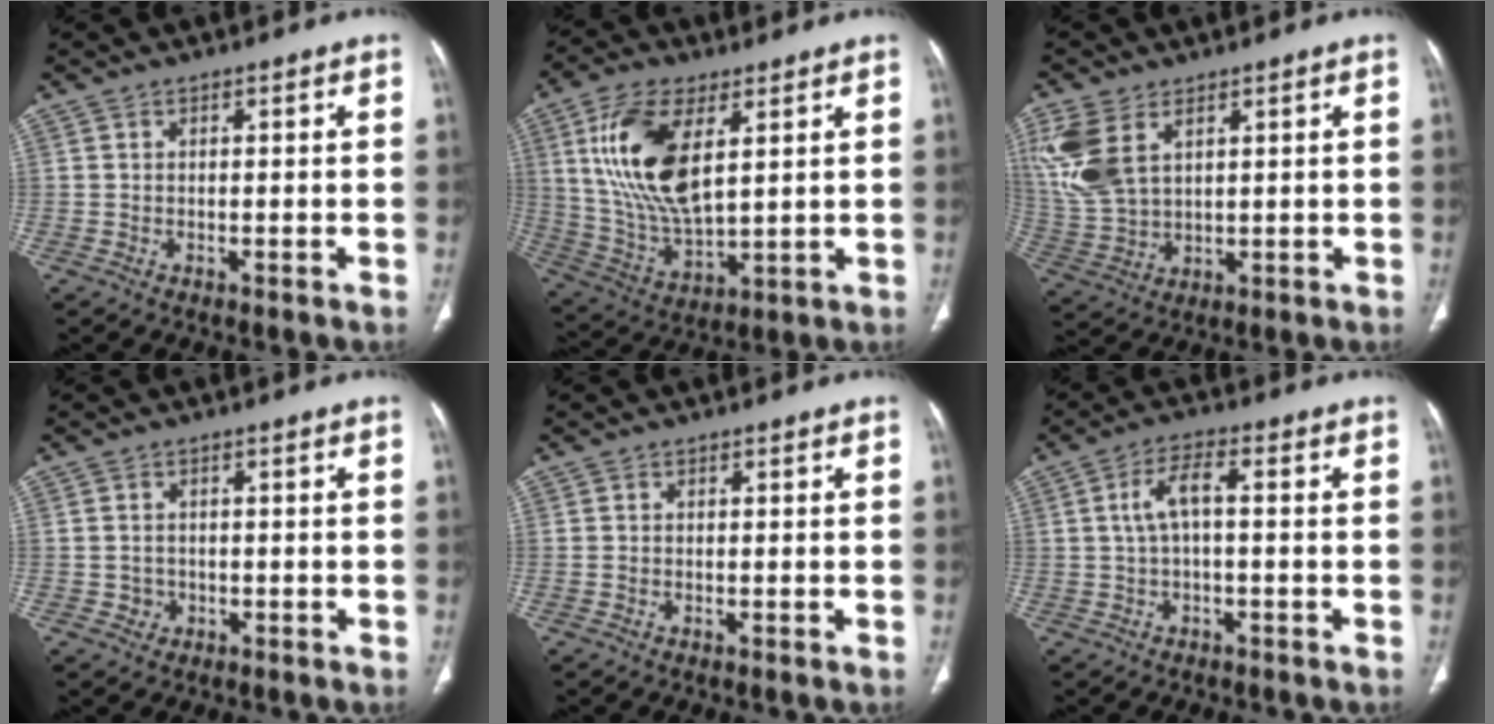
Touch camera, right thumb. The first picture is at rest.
{"total": 17.2, "force": [5.5, 8.0, 14.2], "torque": [-0.279, -0.021, 0.115]}
{"total": 12.2, "force": [5.1, 7.2, 8.5], "torque": [-0.200, -0.007, 0.119]}
{"total": 1.9, "force": [-0.6, 1.8, 0.3], "torque": [0.001, 0.007, -0.006]}
{"total": 0.0}
{"total": 5.0, "force": [0.2, 1.9, 4.6], "torque": [-0.099, 0.020, 0.000]}